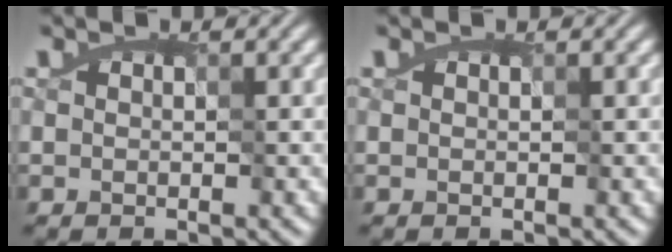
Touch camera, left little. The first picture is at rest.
{"total": 0.0}